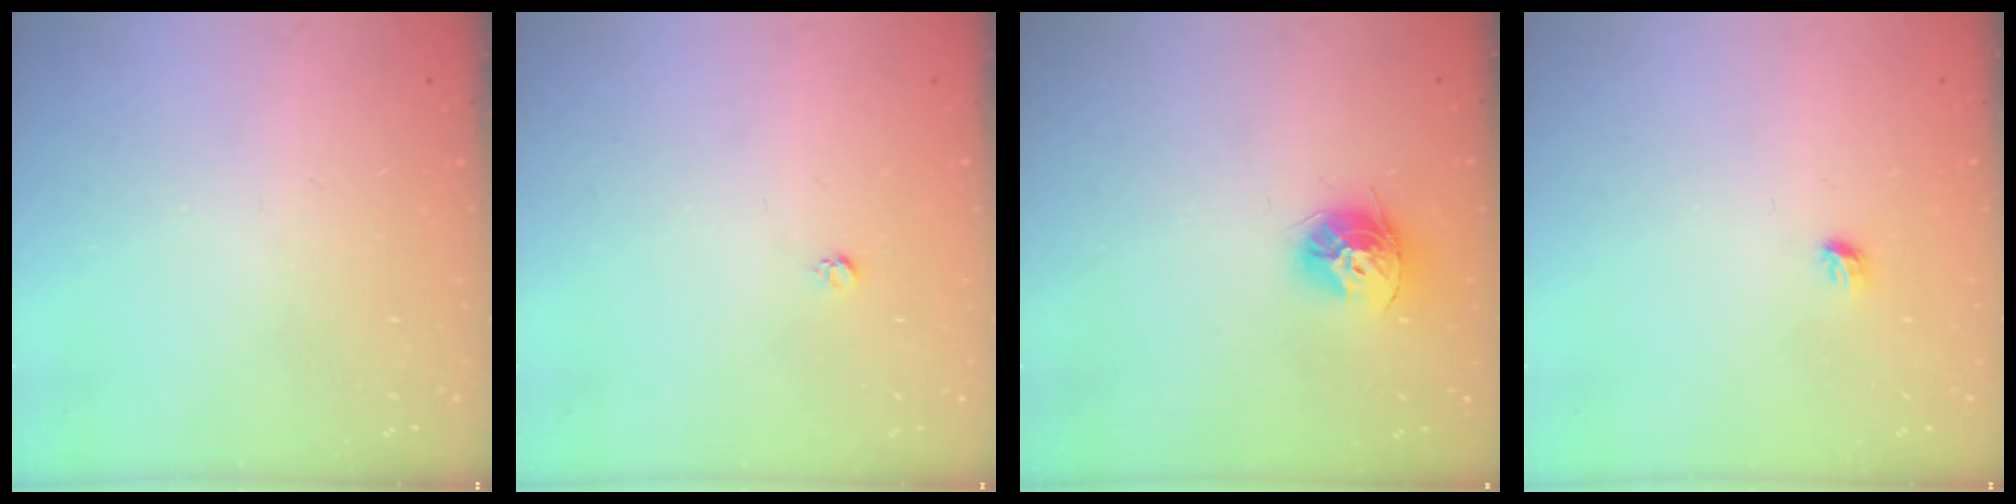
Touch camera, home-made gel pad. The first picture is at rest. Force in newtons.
{"total": 2.7, "press": 2.7, "slide": 0.3}
{"total": 11.1, "press": 11.0, "slide": 0.9}
{"total": 3.9, "press": 3.8, "slide": 0.9}